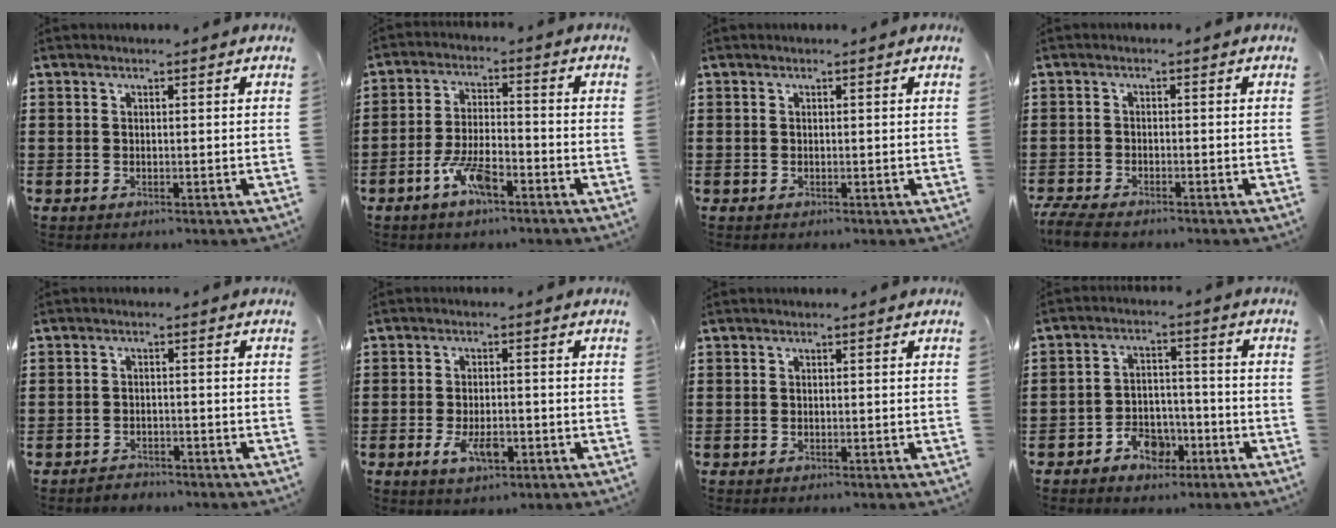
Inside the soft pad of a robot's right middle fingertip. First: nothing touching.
{"total": 6.6, "force": [-4.0, 2.1, 4.8], "torque": [-0.109, 0.001, -0.078]}
{"total": 0.0}
{"total": 2.9, "force": [-2.7, 0.3, 1.1], "torque": [-0.040, -0.007, -0.060]}
{"total": 1.9, "force": [-1.9, 0.5, -0.3], "torque": [-0.002, 0.003, -0.044]}
{"total": 4.5, "force": [-1.7, 1.9, 3.7], "torque": [-0.067, -0.004, -0.034]}
{"total": 0.0}
{"total": 5.2, "force": [-3.3, 3.3, 2.3], "torque": [-0.041, 0.014, -0.062]}